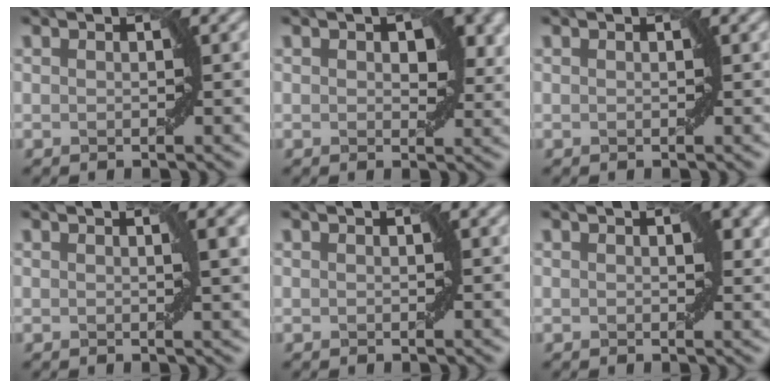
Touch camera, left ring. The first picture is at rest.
{"total": 4.4, "force": [1.2, 2.5, 3.4], "torque": [-0.042, -0.003, 0.018]}
{"total": 0.0}
{"total": 2.4, "force": [0.6, 0.5, 2.2], "torque": [-0.023, 0.004, 0.010]}
{"total": 0.0}
{"total": 1.8, "force": [0.5, 0.9, 1.4], "torque": [-0.012, -0.003, 0.009]}